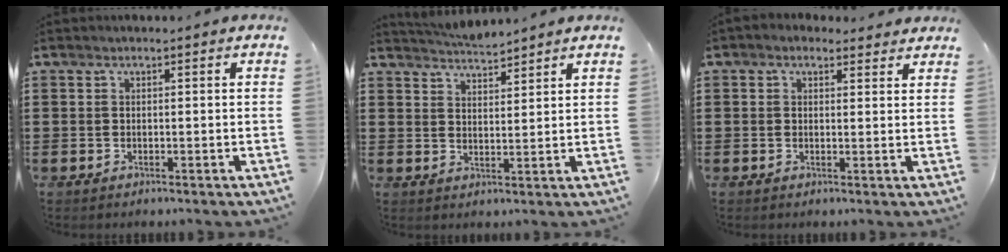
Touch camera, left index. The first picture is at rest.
{"total": 3.7, "force": [3.7, 0.1, 0.3], "torque": [-0.016, -0.013, 0.069]}
{"total": 1.7, "force": [1.4, 0.9, 0.4], "torque": [-0.012, 0.008, 0.025]}